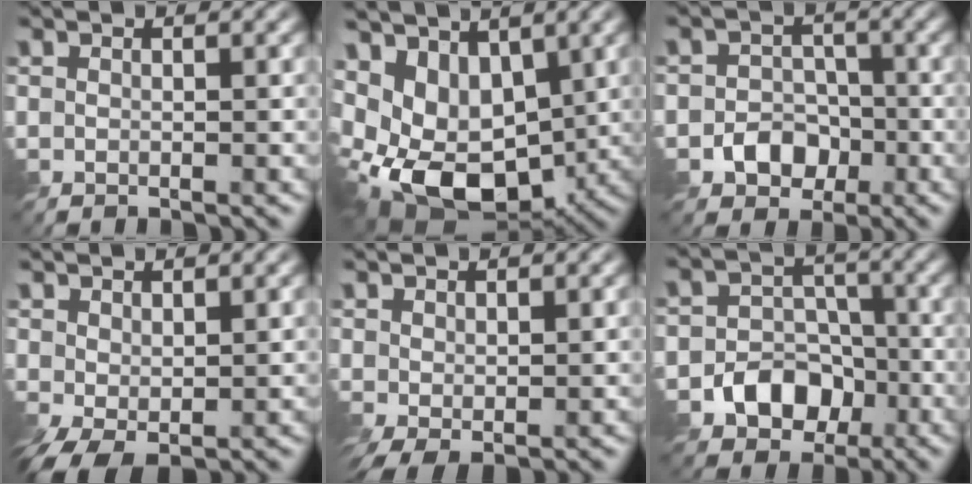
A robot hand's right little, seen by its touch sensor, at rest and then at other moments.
{"total": 11.7, "force": [-1.3, 7.6, 8.8], "torque": [-0.175, -0.032, -0.010]}
{"total": 3.6, "force": [-1.6, 2.8, 1.4], "torque": [-0.011, 0.002, -0.030]}
{"total": 2.9, "force": [0.3, 1.6, 2.4], "torque": [-0.064, -0.003, 0.008]}
{"total": 1.8, "force": [0.4, 0.9, 1.5], "torque": [-0.043, -0.002, 0.012]}
{"total": 5.4, "force": [-2.6, 4.2, 2.1], "torque": [-0.005, 0.007, -0.062]}